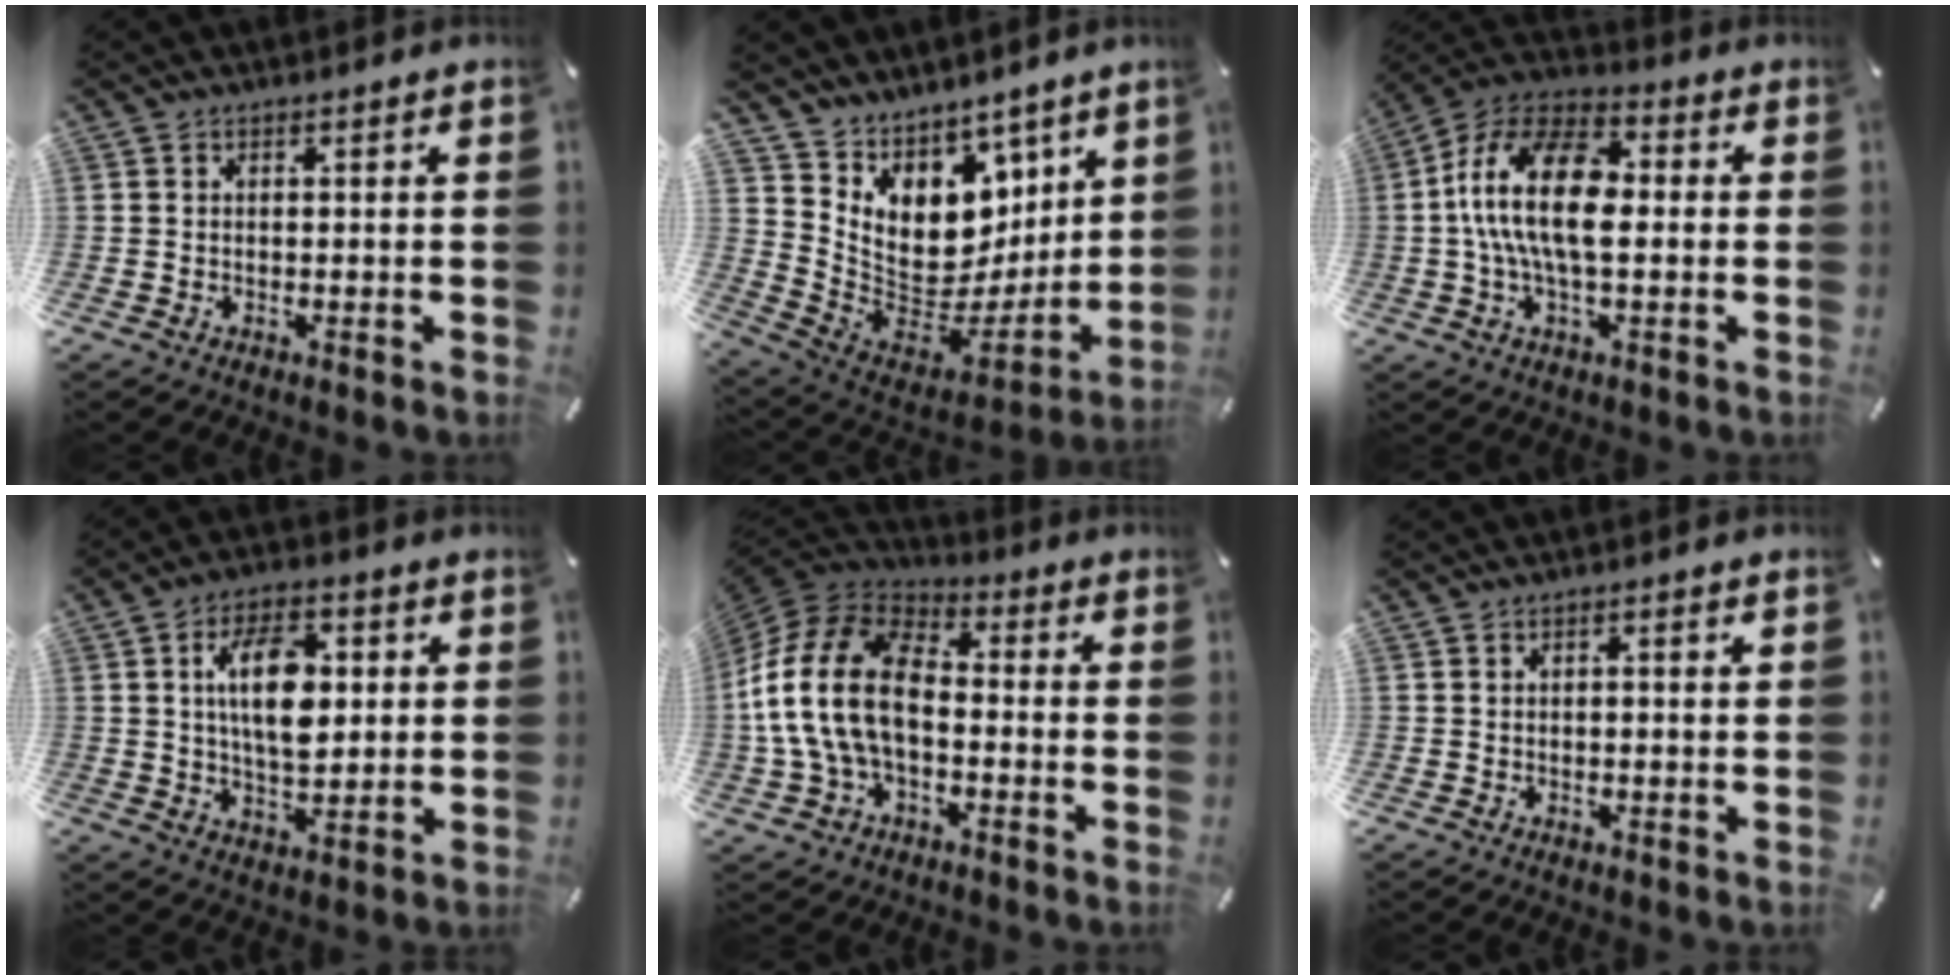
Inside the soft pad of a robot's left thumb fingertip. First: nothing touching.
{"total": 9.6, "force": [4.5, 8.3, 1.4], "torque": [-0.021, -0.088, 0.095]}
{"total": 15.8, "force": [-0.5, 8.5, 13.4], "torque": [-0.282, 0.008, -0.012]}
{"total": 12.8, "force": [2.3, 7.4, 10.2], "torque": [-0.194, 0.000, 0.031]}
{"total": 17.3, "force": [-2.8, 11.4, 12.7], "torque": [-0.272, 0.026, -0.054]}
{"total": 1.0, "force": [0.1, 0.3, 1.0], "torque": [-0.018, 0.003, 0.000]}